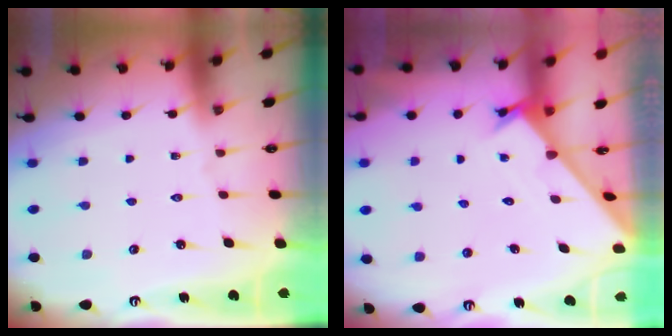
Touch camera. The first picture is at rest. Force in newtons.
{"total": 1.6, "press": 1.6, "slide": 0.1}